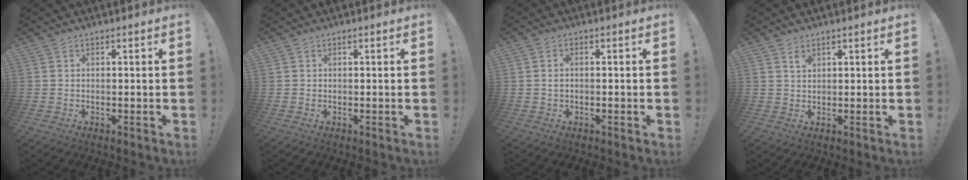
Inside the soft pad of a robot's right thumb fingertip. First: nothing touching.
{"total": 0.0}
{"total": 1.1, "force": [0.0, 0.7, 0.9], "torque": [-0.016, 0.005, 0.000]}
{"total": 1.9, "force": [1.3, 1.0, 0.8], "torque": [0.002, -0.010, 0.022]}